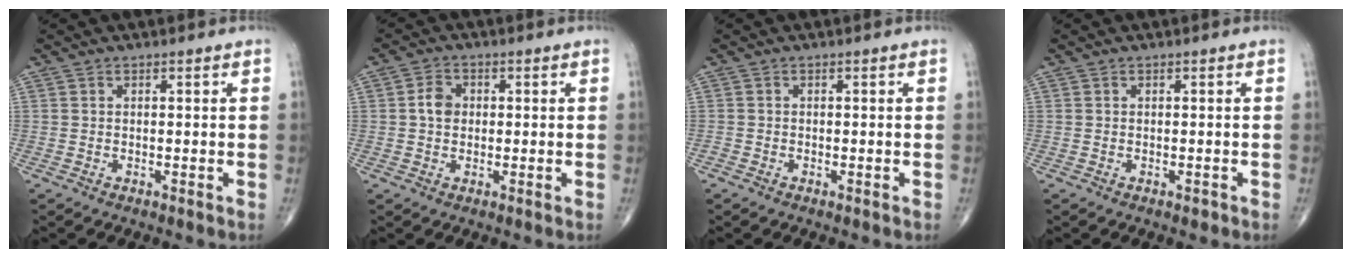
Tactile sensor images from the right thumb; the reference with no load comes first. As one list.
[{"total": 3.7, "force": [0.2, 3.0, 2.2], "torque": [-0.033, 0.008, -0.002]}, {"total": 0.5, "force": [-0.4, 0.3, 0.2], "torque": [-0.004, -0.001, -0.013]}, {"total": 0.6, "force": [-0.3, 0.4, 0.3], "torque": [-0.003, 0.000, -0.006]}]